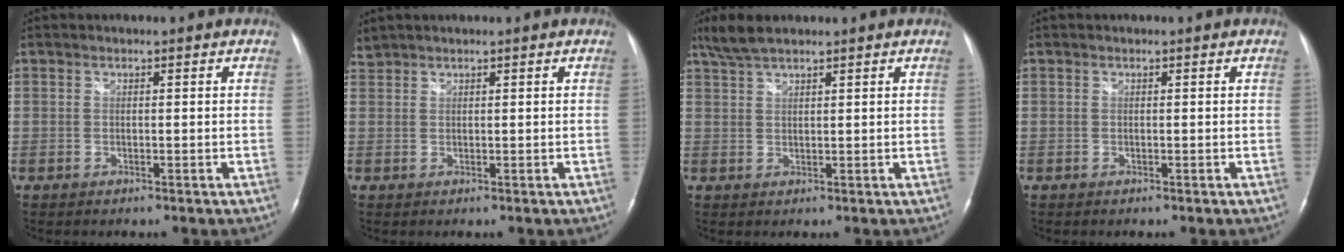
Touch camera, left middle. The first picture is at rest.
{"total": 1.2, "force": [1.2, 0.0, -0.1], "torque": [-0.006, 0.015, 0.032]}
{"total": 4.1, "force": [3.4, 0.7, 2.1], "torque": [-0.053, 0.014, 0.072]}
{"total": 0.0}